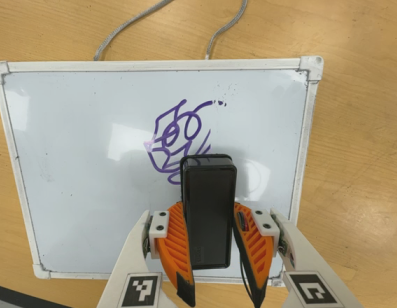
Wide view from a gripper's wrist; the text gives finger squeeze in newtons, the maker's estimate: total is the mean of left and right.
{"total": 5.9, "left": 5.3, "right": 6.5}